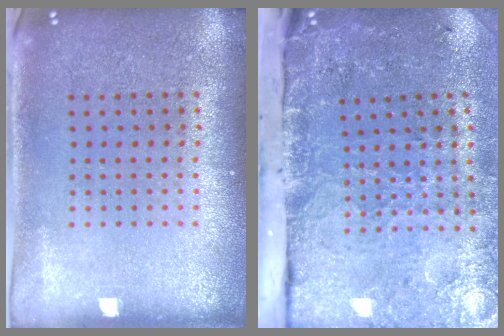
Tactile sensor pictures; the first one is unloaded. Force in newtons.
{"total": 5.0, "press": 3.7, "slide": 3.4}